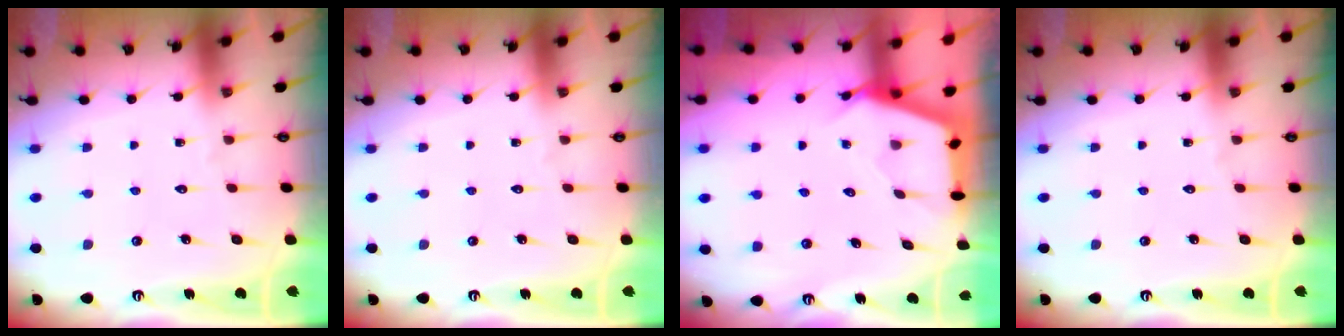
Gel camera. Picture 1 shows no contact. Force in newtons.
{"total": 0.0}
{"total": 2.8, "press": 2.7, "slide": 0.4}
{"total": 0.0}